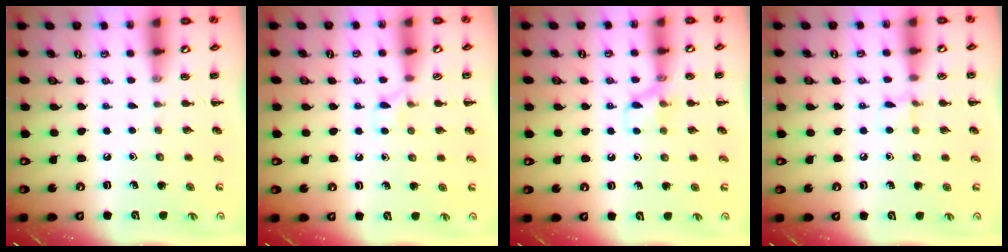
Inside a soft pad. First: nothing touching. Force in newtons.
{"total": 5.6, "press": 5.3, "slide": 1.8}
{"total": 8.0, "press": 7.9, "slide": 1.1}
{"total": 5.4, "press": 5.1, "slide": 1.9}